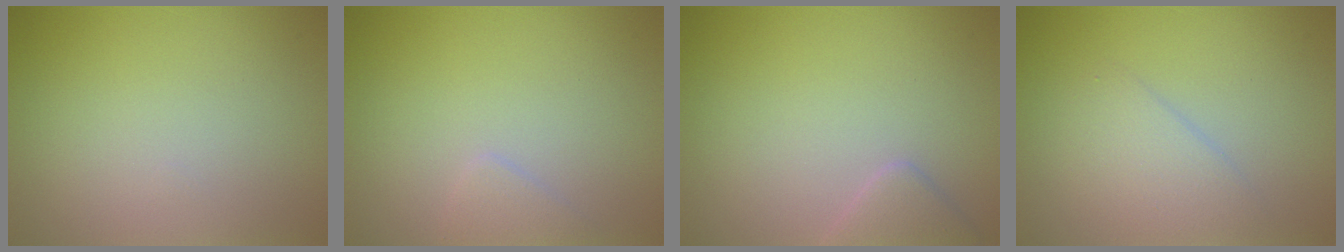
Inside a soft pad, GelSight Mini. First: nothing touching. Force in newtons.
{"total": 1.2, "press": 1.1, "slide": 0.1}
{"total": 1.8, "press": 1.8, "slide": 0.2}
{"total": 2.3, "press": 2.3, "slide": 0.2}